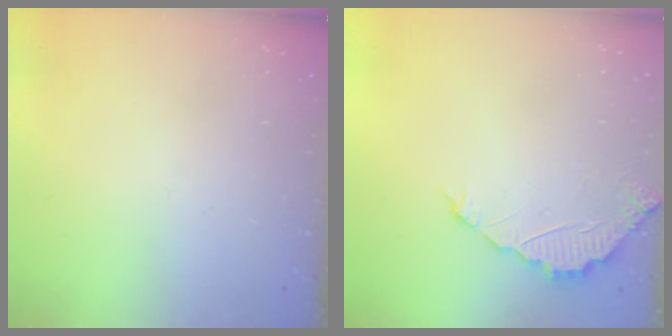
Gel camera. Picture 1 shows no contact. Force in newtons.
{"total": 2.2, "press": 2.2, "slide": 0.2}